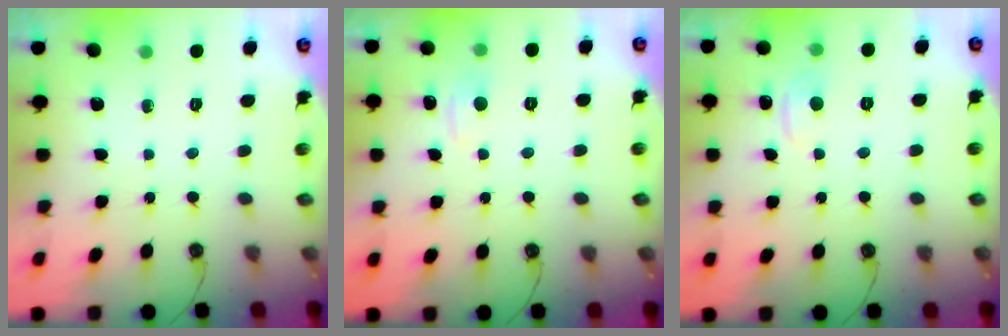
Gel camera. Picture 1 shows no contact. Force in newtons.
{"total": 1.5, "press": 1.4, "slide": 0.7}
{"total": 1.2, "press": 1.0, "slide": 0.8}